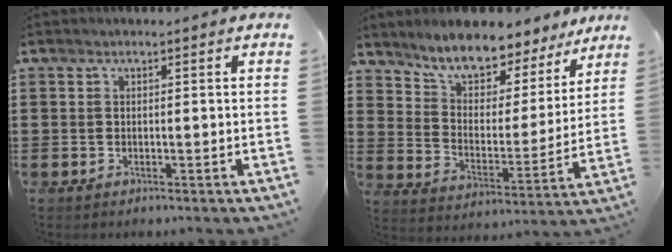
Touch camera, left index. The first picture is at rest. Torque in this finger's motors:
{"motor_torque": [1.10, -1.04, 1.05, 0.21]}